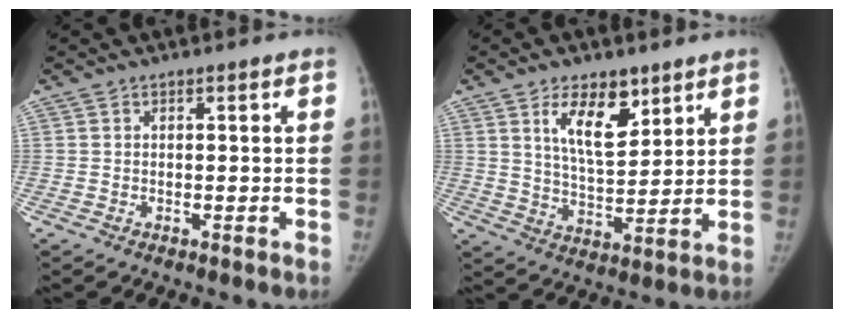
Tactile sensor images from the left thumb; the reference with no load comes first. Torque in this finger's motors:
{"motor_torque": [1.05, 1.03, 0.29, 0.30, 0.04]}